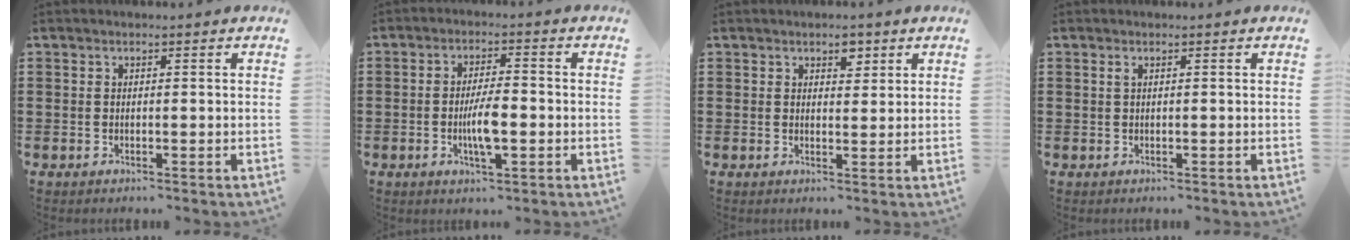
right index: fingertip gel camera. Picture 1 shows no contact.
{"total": 5.8, "force": [-1.2, 1.7, 5.5], "torque": [-0.108, 0.002, -0.026]}
{"total": 2.9, "force": [1.9, 1.6, 1.5], "torque": [-0.010, -0.004, 0.028]}
{"total": 0.5, "force": [0.2, 0.1, 0.5], "torque": [-0.011, -0.001, 0.004]}